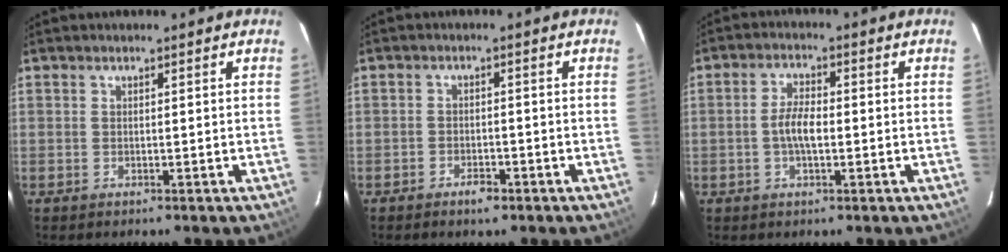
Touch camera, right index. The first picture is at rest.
{"total": 3.1, "force": [-2.2, 1.5, 1.5], "torque": [-0.037, 0.002, -0.037]}
{"total": 4.5, "force": [-0.8, 1.7, 4.1], "torque": [-0.083, 0.007, -0.015]}